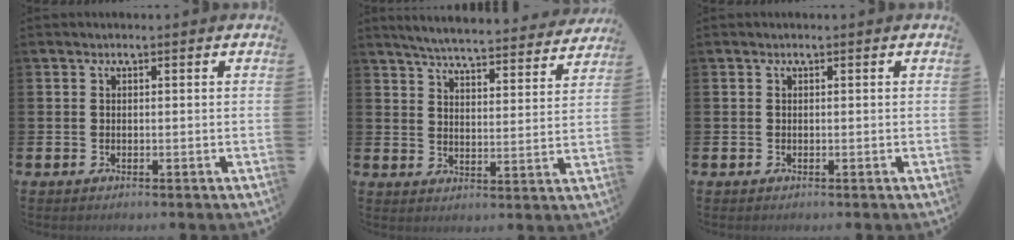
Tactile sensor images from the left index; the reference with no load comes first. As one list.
[{"total": 5.9, "force": [5.7, 0.4, 1.5], "torque": [-0.041, -0.045, 0.096]}, {"total": 0.0}]